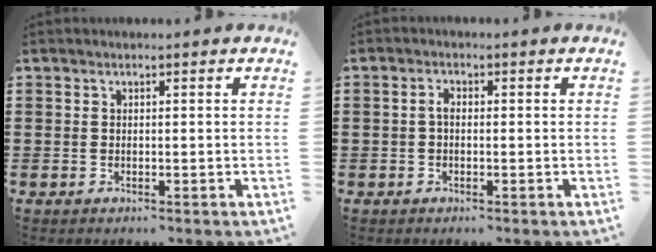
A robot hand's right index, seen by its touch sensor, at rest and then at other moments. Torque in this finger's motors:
{"motor_torque": [0.50, -0.42, 0.25, 0.05]}